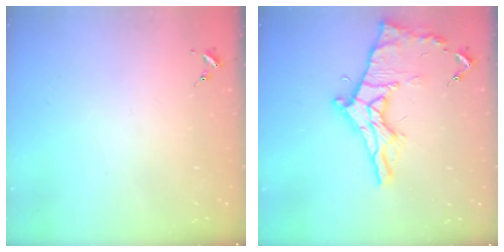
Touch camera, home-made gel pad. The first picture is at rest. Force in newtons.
{"total": 17.3, "press": 17.3, "slide": 1.0}